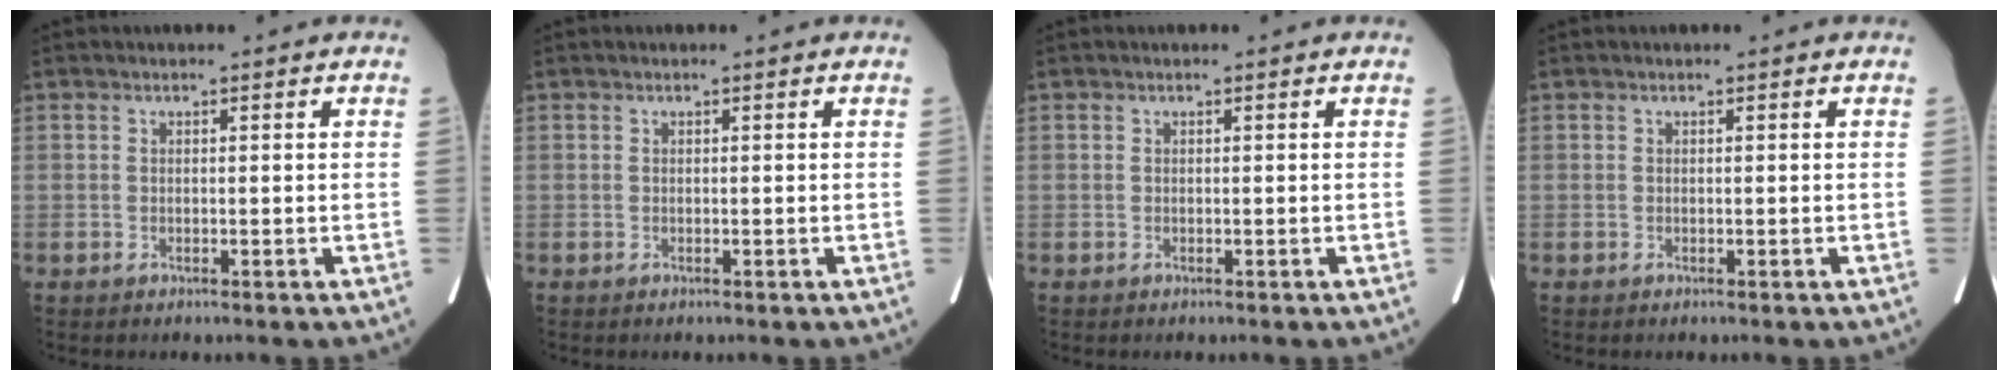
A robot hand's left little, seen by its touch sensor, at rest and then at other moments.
{"total": 0.0}
{"total": 0.0}
{"total": 0.0}